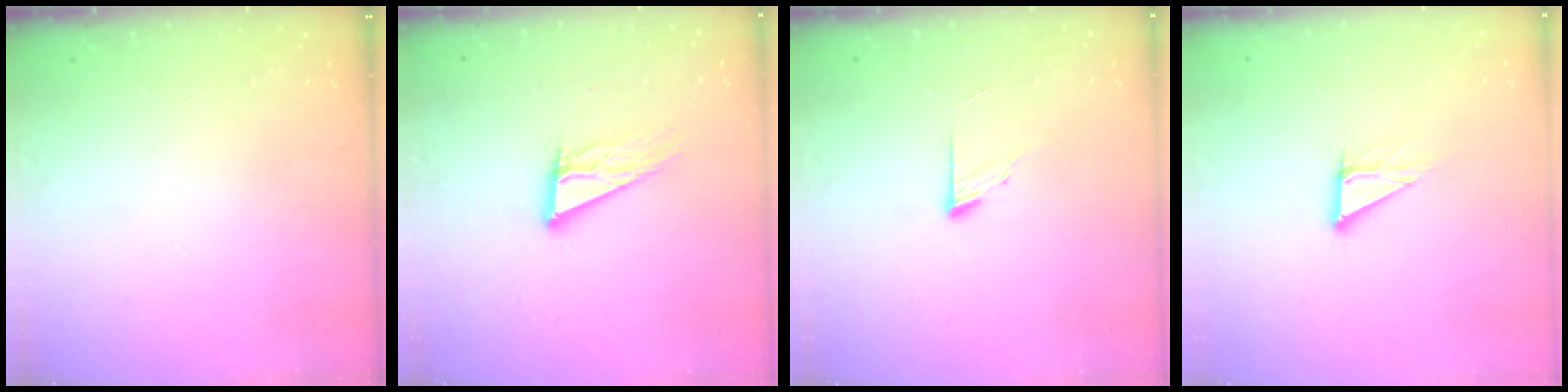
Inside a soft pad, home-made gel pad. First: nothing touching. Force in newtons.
{"total": 13.0, "press": 12.6, "slide": 3.3}
{"total": 7.7, "press": 7.7, "slide": 0.8}
{"total": 5.6, "press": 5.6, "slide": 0.3}